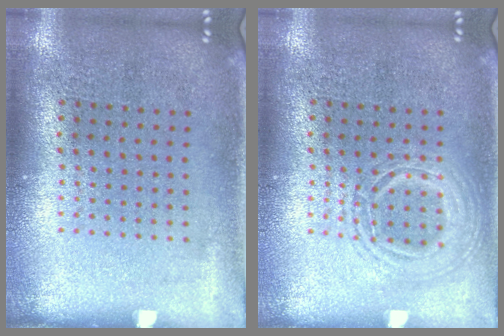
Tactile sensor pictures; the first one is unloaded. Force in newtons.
{"total": 2.3, "press": 2.3, "slide": 0.2}